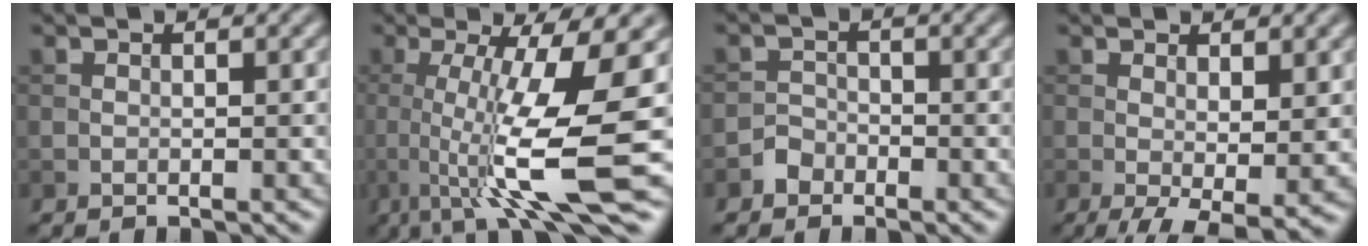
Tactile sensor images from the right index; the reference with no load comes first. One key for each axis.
{"total": 11.0, "fx": -0.9, "fy": 2.2, "fz": 10.7, "tx": -0.163, "ty": -0.013, "tz": -0.014}
{"total": 1.6, "fx": -1.1, "fy": 1.2, "fz": 0.1, "tx": 0.007, "ty": 0.008, "tz": -0.020}
{"total": 4.5, "fx": -0.4, "fy": 1.4, "fz": 4.2, "tx": -0.069, "ty": -0.013, "tz": -0.004}